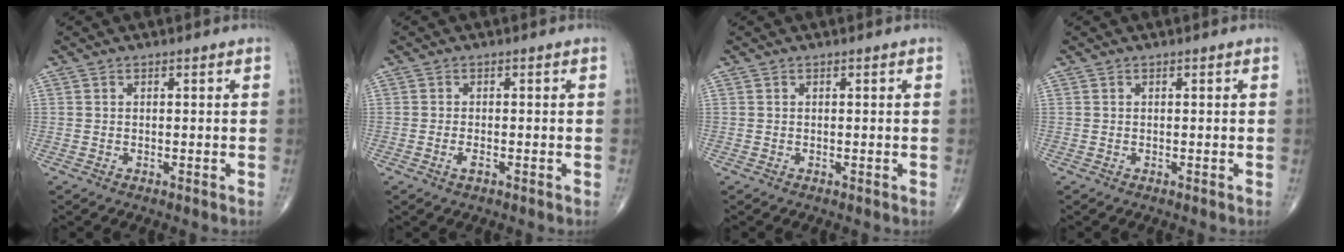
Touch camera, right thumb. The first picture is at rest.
{"total": 1.6, "force": [-0.7, 0.7, 1.2], "torque": [-0.025, 0.001, -0.014]}
{"total": 0.0}
{"total": 0.0}